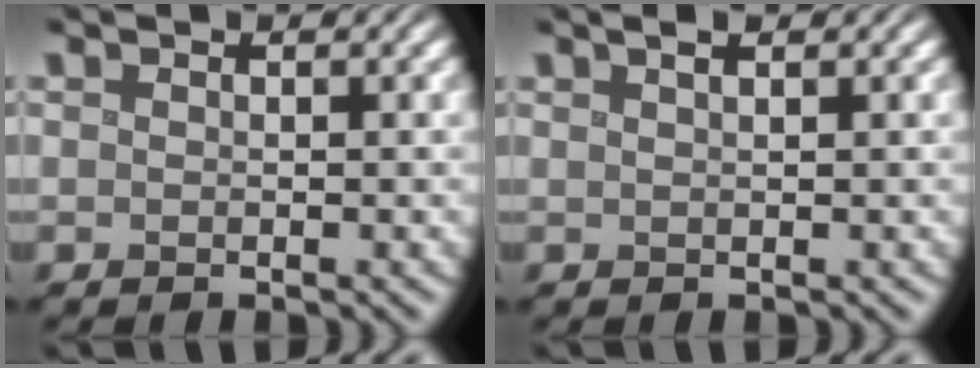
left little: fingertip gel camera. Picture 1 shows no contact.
{"total": 2.1, "force": [1.3, 0.8, 1.4], "torque": [-0.005, 0.002, 0.001]}